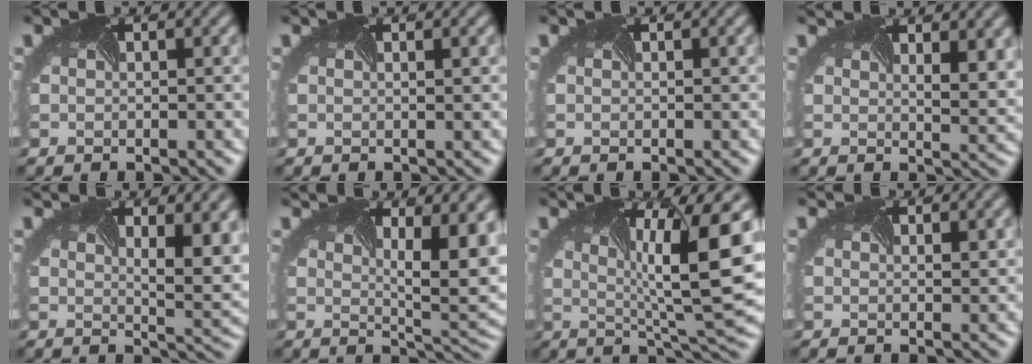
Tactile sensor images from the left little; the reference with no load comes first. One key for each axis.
{"total": 0.7, "fx": 0.3, "fy": 0.1, "fz": 0.6, "tx": -0.005, "ty": -0.005, "tz": 0.001}
{"total": 0.0}
{"total": 6.4, "fx": 4.0, "fy": 2.5, "fz": 4.3, "tx": -0.054, "ty": 0.008, "tz": 0.057}
{"total": 10.3, "fx": 4.5, "fy": 4.3, "fz": 8.2, "tx": -0.102, "ty": 0.020, "tz": 0.063}
{"total": 12.1, "fx": 3.9, "fy": 5.0, "fz": 10.3, "tx": -0.126, "ty": 0.024, "tz": 0.057}
{"total": 11.3, "fx": 1.8, "fy": 2.5, "fz": 10.9, "tx": -0.151, "ty": -0.006, "tz": 0.028}
{"total": 2.0, "fx": 1.7, "fy": 0.6, "fz": 0.8, "tx": -0.018, "ty": 0.001, "tz": 0.026}